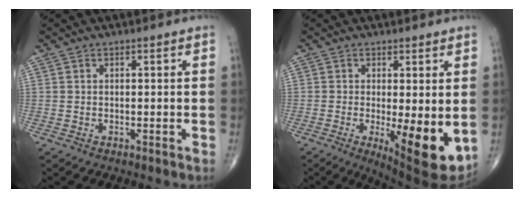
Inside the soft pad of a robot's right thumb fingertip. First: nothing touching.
{"total": 10.9, "force": [-1.9, 3.2, 10.2], "torque": [-0.143, -0.027, -0.019]}